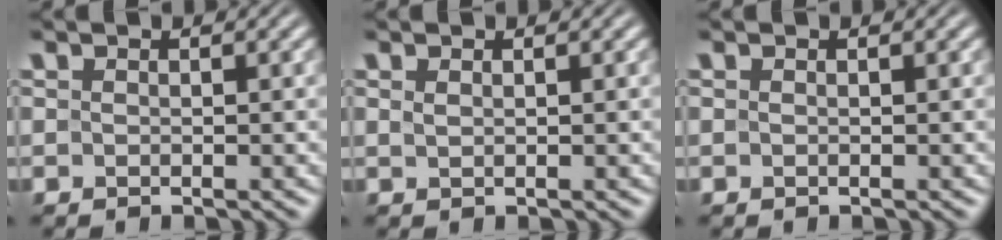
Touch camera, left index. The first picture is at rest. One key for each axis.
{"total": 0.6, "fx": 0.4, "fy": 0.2, "fz": 0.4, "tx": -0.010, "ty": 0.001, "tz": 0.008}
{"total": 0.0}